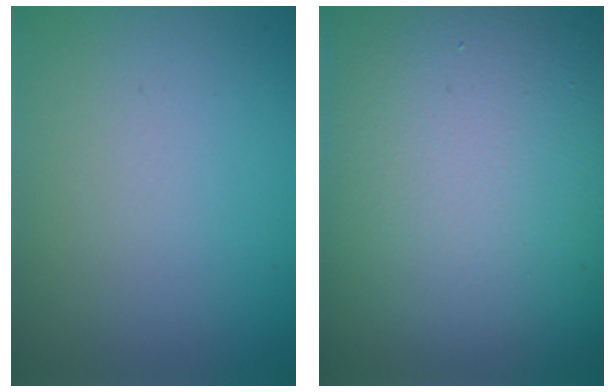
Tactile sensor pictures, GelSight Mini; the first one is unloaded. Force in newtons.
{"total": 22.5, "press": 22.5, "slide": 1.3}